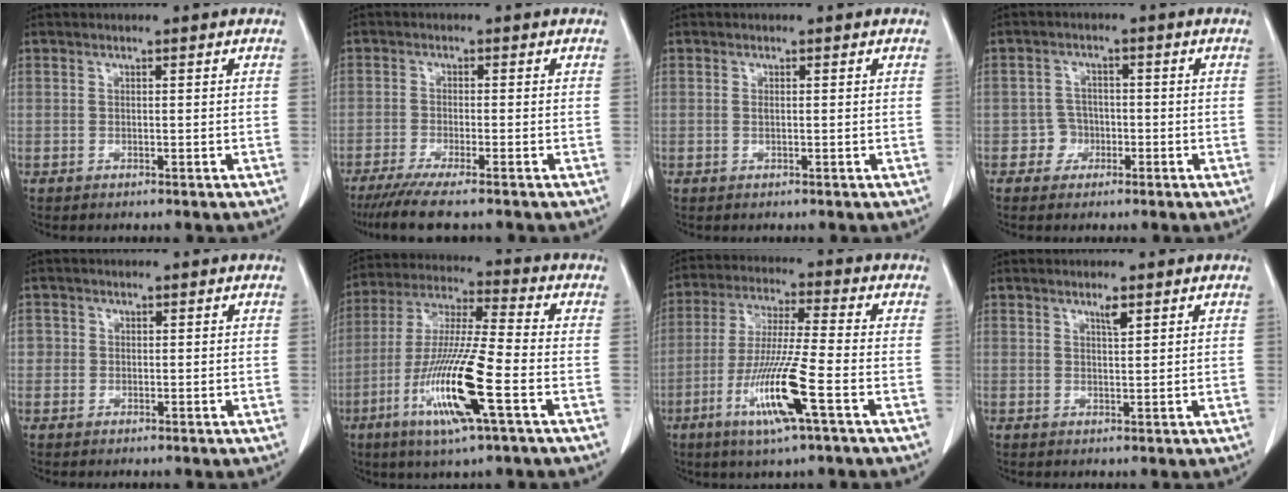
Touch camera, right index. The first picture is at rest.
{"total": 7.1, "force": [-5.7, -0.1, 4.2], "torque": [-0.063, -0.017, -0.092]}
{"total": 0.5, "force": [0.0, 0.1, 0.5], "torque": [-0.013, -0.002, 0.002]}
{"total": 2.9, "force": [-1.2, 2.7, 0.1], "torque": [0.007, 0.013, -0.024]}
{"total": 1.4, "force": [0.1, 1.4, 0.2], "torque": [0.009, 0.005, -0.002]}
{"total": 15.6, "force": [-5.7, 0.5, 14.5], "torque": [-0.295, -0.020, -0.110]}
{"total": 12.4, "force": [-5.0, -0.2, 11.4], "torque": [-0.227, -0.022, -0.096]}
{"total": 1.7, "force": [1.1, 0.2, 1.3], "torque": [-0.026, -0.003, 0.020]}